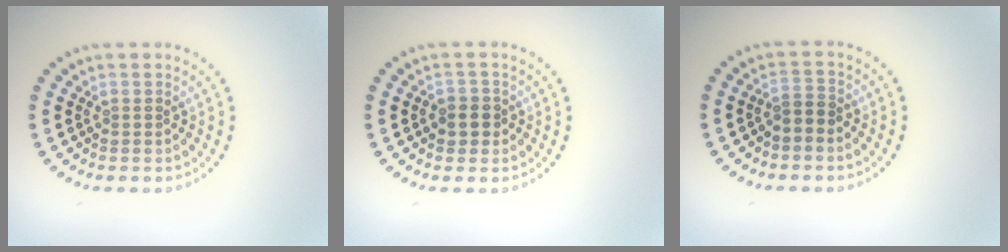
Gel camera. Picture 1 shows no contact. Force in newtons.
{"total": 1.9, "press": 1.8, "slide": 0.6}
{"total": 1.7, "press": 1.4, "slide": 0.9}